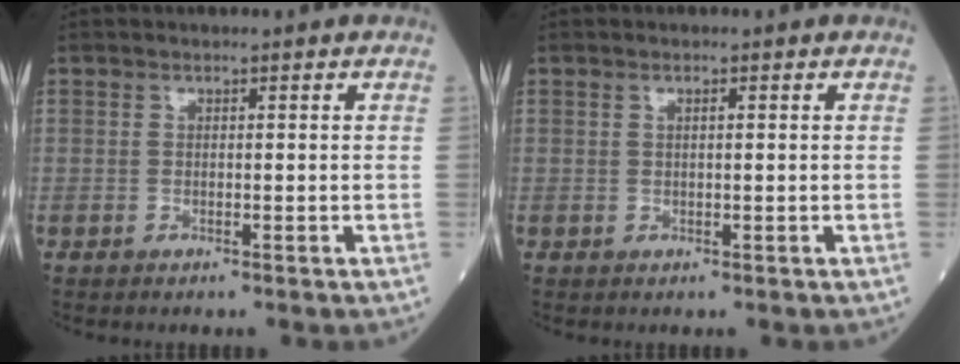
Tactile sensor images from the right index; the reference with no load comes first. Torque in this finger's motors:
{"motor_torque": [-0.13, -0.02, -0.03, -0.01]}